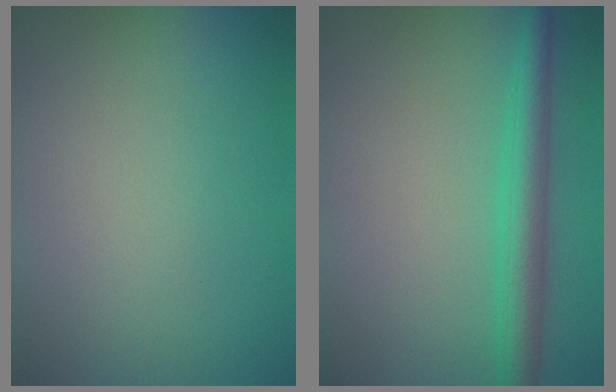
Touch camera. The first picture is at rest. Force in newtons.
{"total": 3.9, "press": 3.9, "slide": 0.2}